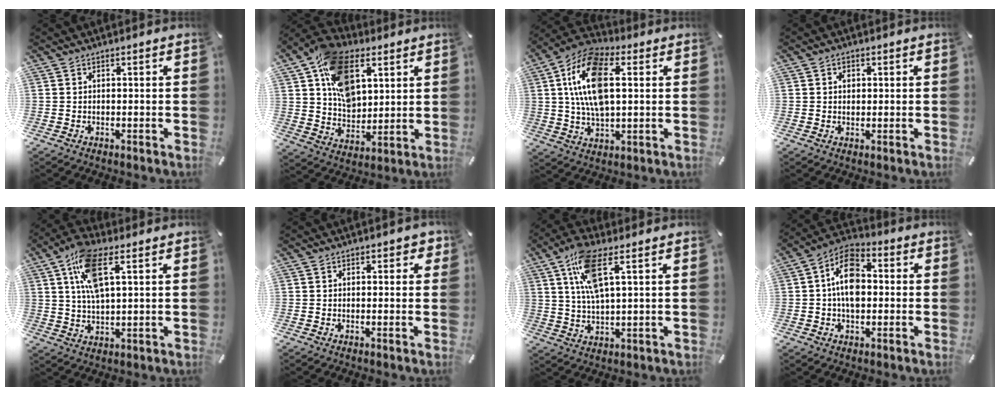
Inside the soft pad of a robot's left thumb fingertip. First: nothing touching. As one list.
[{"total": 16.1, "force": [6.7, 11.0, 9.7], "torque": [-0.180, -0.013, 0.125]}, {"total": 14.7, "force": [2.9, 7.7, 12.1], "torque": [-0.256, -0.001, 0.049]}, {"total": 1.6, "force": [0.3, 1.4, 0.6], "torque": [0.001, 0.001, -0.001]}, {"total": 11.5, "force": [4.7, 4.6, 9.4], "torque": [-0.194, 0.002, 0.083]}, {"total": 1.7, "force": [0.4, 1.1, 1.2], "torque": [-0.008, 0.001, 0.002]}, {"total": 11.1, "force": [4.6, 3.6, 9.5], "torque": [-0.194, -0.004, 0.080]}, {"total": 11.1, "force": [-0.1, 7.1, 8.4], "torque": [-0.146, 0.010, -0.003]}]